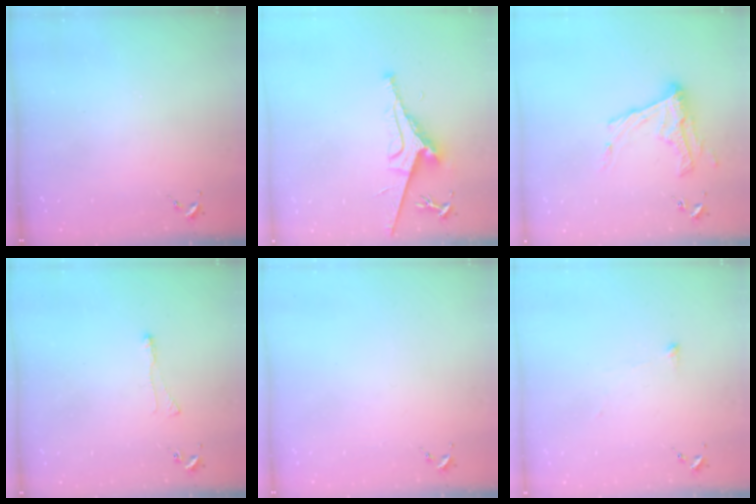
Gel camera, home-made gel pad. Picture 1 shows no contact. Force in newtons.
{"total": 8.6, "press": 8.5, "slide": 1.1}
{"total": 15.1, "press": 15.0, "slide": 0.7}
{"total": 3.0, "press": 2.9, "slide": 0.6}
{"total": 0.0}
{"total": 2.8, "press": 2.7, "slide": 0.5}